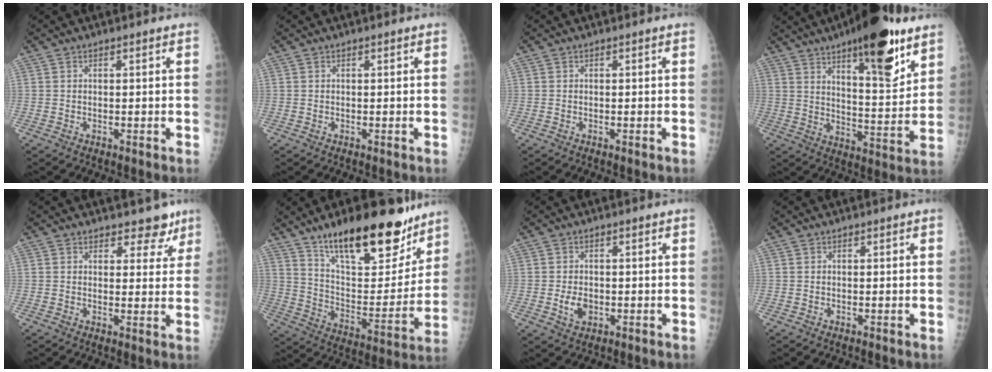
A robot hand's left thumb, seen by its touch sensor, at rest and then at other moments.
{"total": 0.0}
{"total": 0.0}
{"total": 19.4, "force": [11.6, 5.8, 14.5], "torque": [-0.181, -0.066, 0.175]}
{"total": 5.4, "force": [4.2, 3.0, 1.5], "torque": [0.014, -0.026, 0.047]}
{"total": 24.3, "force": [17.0, 9.0, 14.8], "torque": [-0.177, -0.083, 0.273]}
{"total": 3.5, "force": [-0.7, 2.5, 2.4], "torque": [-0.038, -0.001, -0.007]}
{"total": 0.0}